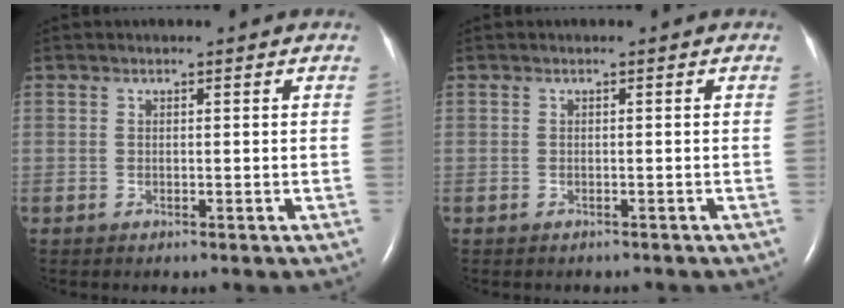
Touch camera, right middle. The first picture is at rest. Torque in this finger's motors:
{"motor_torque": [-0.06, -0.05, -0.06, -0.02]}